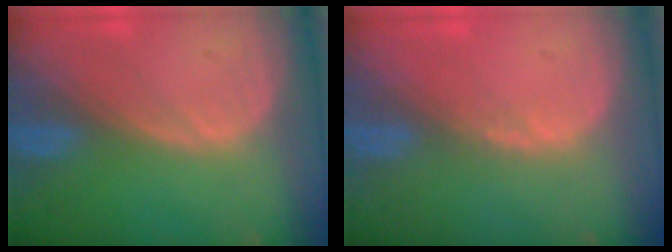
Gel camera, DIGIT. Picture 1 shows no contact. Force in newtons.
{"total": 0.8, "press": 0.8, "slide": 0.3}